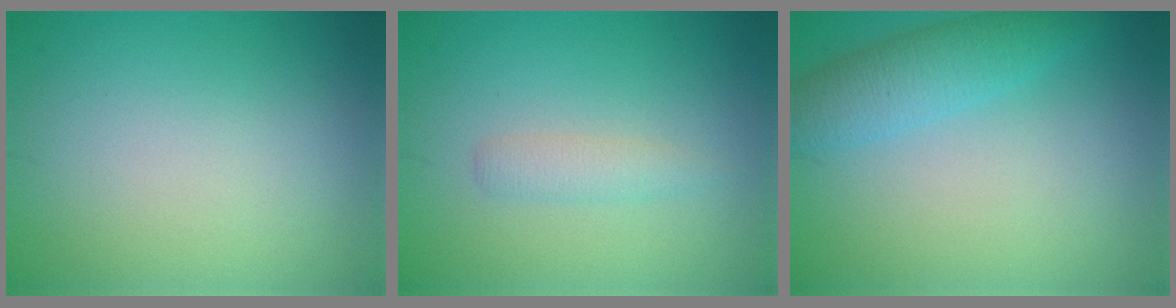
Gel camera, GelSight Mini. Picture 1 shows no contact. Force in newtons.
{"total": 1.5, "press": 1.5, "slide": 0.0}
{"total": 3.6, "press": 3.6, "slide": 0.1}